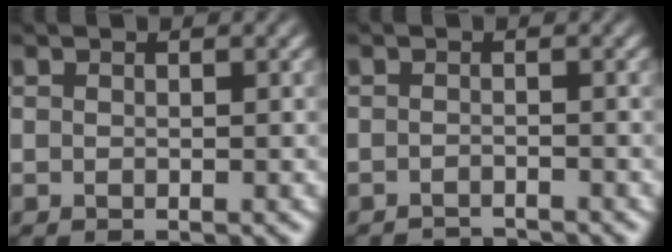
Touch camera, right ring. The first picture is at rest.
{"total": 3.3, "force": [-3.2, -0.1, -0.1], "torque": [0.010, -0.015, -0.050]}